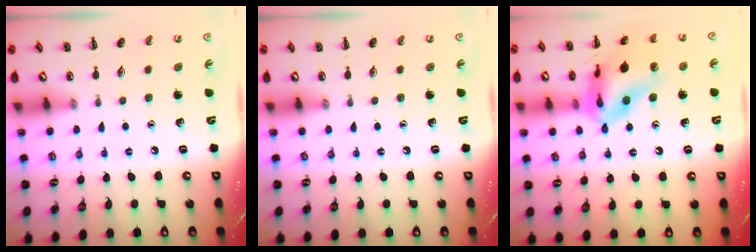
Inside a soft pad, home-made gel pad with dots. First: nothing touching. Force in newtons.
{"total": 0.0}
{"total": 18.3, "press": 18.1, "slide": 2.8}